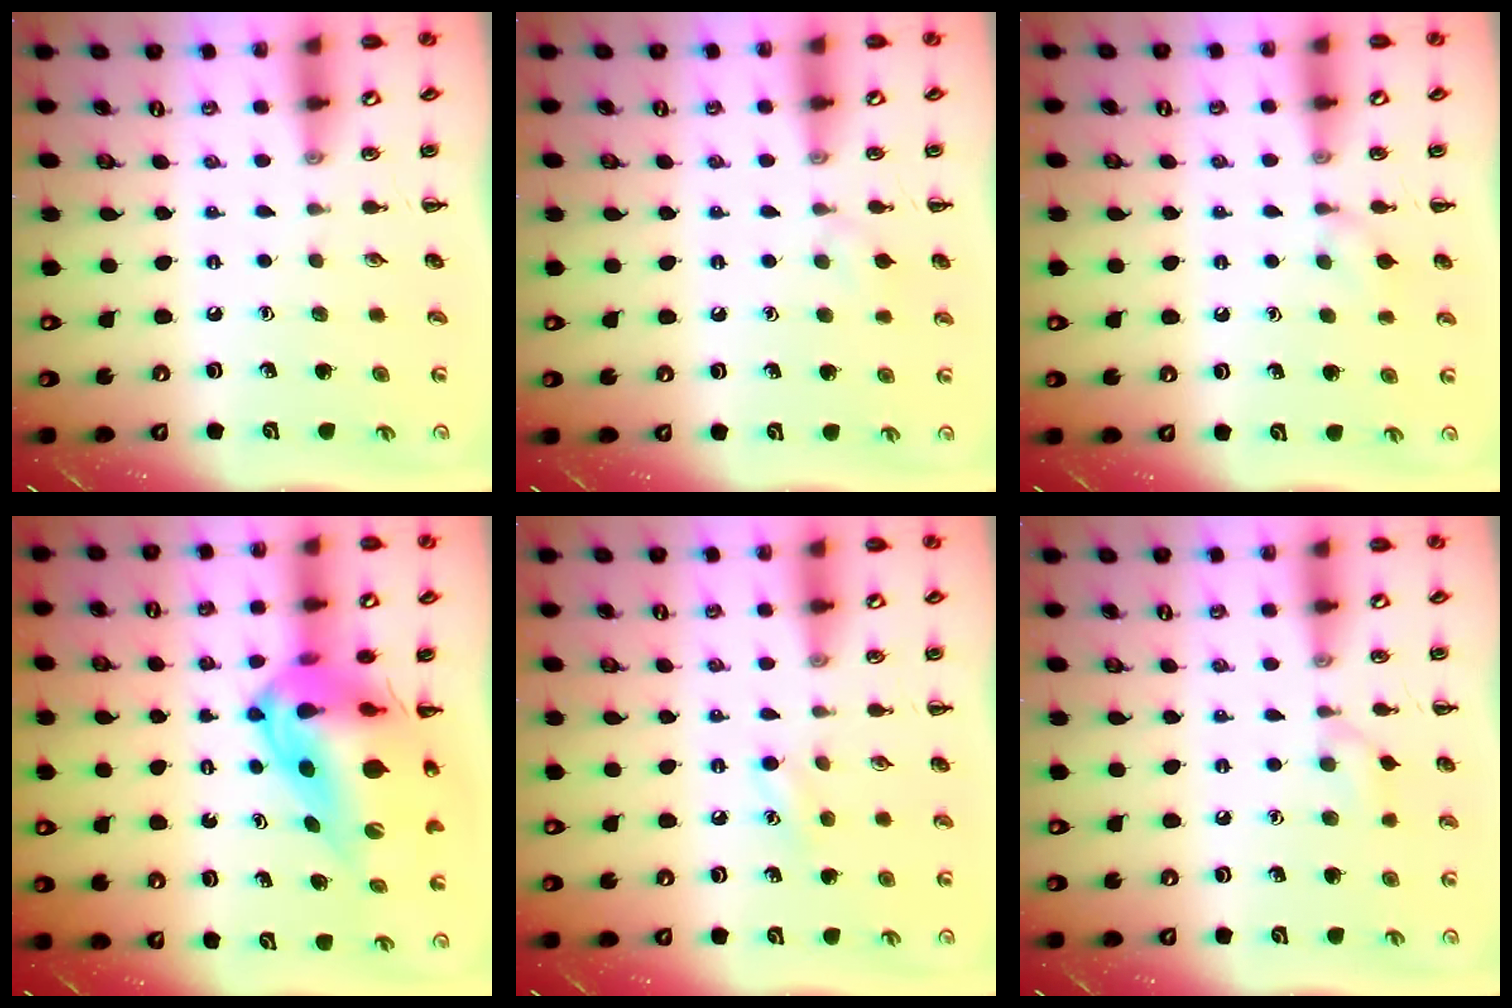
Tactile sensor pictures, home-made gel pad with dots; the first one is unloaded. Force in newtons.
{"total": 5.4, "press": 5.0, "slide": 1.9}
{"total": 6.1, "press": 5.7, "slide": 2.2}
{"total": 19.0, "press": 18.1, "slide": 6.0}
{"total": 3.2, "press": 3.0, "slide": 0.9}
{"total": 6.5, "press": 6.1, "slide": 2.2}